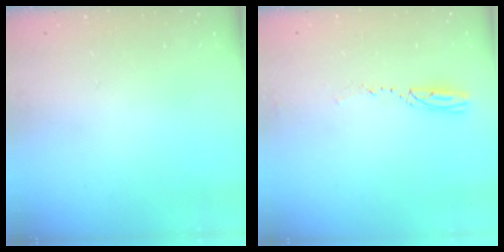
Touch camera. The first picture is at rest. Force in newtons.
{"total": 3.3, "press": 3.1, "slide": 1.2}